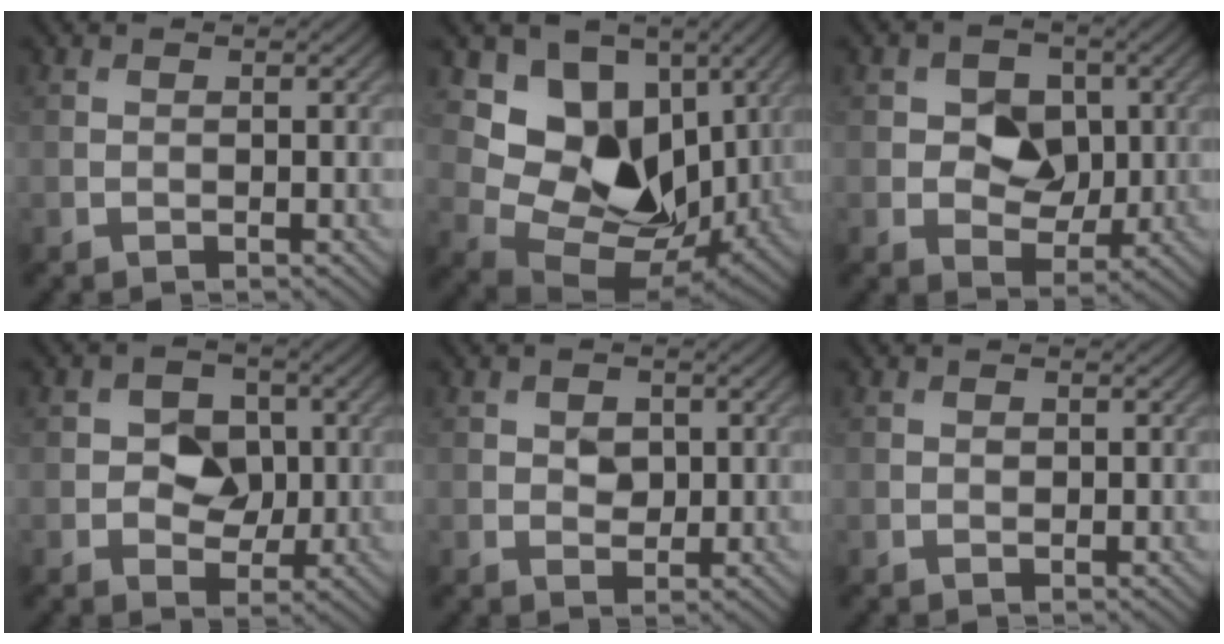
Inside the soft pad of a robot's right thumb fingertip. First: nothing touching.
{"total": 12.1, "force": [2.6, 9.0, 7.6], "torque": [-0.141, -0.012, 0.043]}
{"total": 5.9, "force": [0.5, 4.7, 3.5], "torque": [-0.061, -0.005, 0.000]}
{"total": 4.9, "force": [-0.2, 4.0, 2.9], "torque": [-0.043, -0.002, -0.016]}
{"total": 2.1, "force": [0.4, 1.7, 1.3], "torque": [-0.026, -0.004, 0.003]}
{"total": 0.5, "force": [0.1, 0.4, 0.3], "torque": [-0.001, -0.003, 0.000]}